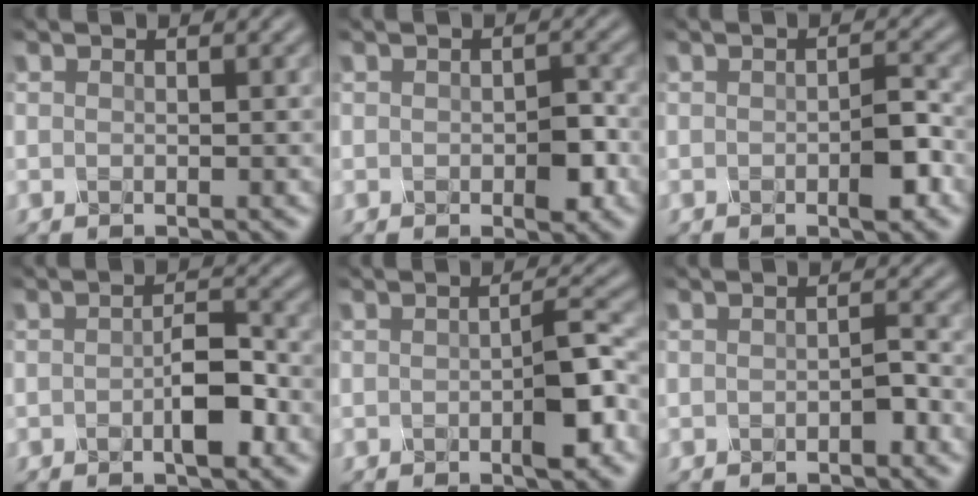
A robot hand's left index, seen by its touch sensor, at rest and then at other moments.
{"total": 2.2, "force": [-0.8, 0.9, 1.8], "torque": [-0.032, 0.003, -0.010]}
{"total": 2.4, "force": [-1.0, 0.5, 2.1], "torque": [-0.040, 0.003, -0.017]}
{"total": 3.0, "force": [-1.1, 0.8, 2.7], "torque": [-0.052, 0.006, -0.020]}
{"total": 3.4, "force": [-1.1, 0.6, 3.2], "torque": [-0.055, 0.006, -0.020]}
{"total": 0.9, "force": [-0.7, 0.0, 0.7], "torque": [-0.016, 0.006, -0.011]}